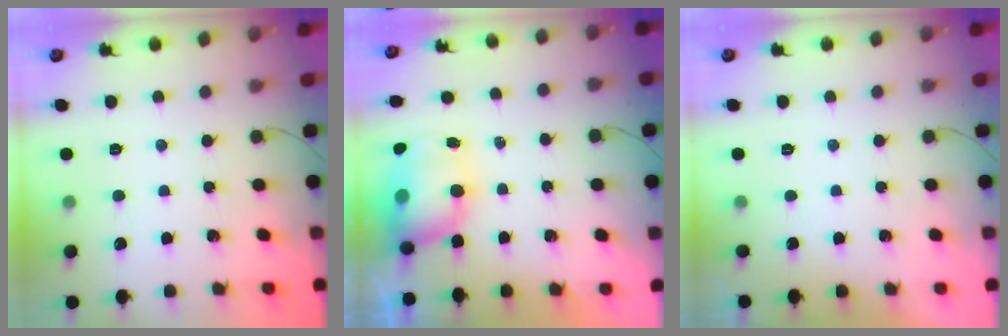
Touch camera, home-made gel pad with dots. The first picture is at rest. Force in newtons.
{"total": 9.6, "press": 9.3, "slide": 2.6}
{"total": 0.0}